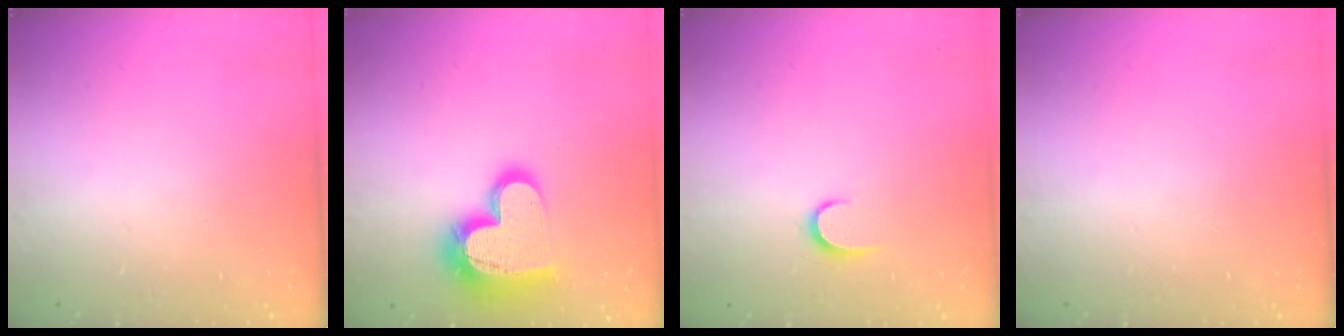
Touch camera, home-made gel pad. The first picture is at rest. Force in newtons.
{"total": 18.3, "press": 18.2, "slide": 1.6}
{"total": 6.6, "press": 6.6, "slide": 0.7}
{"total": 0.0}